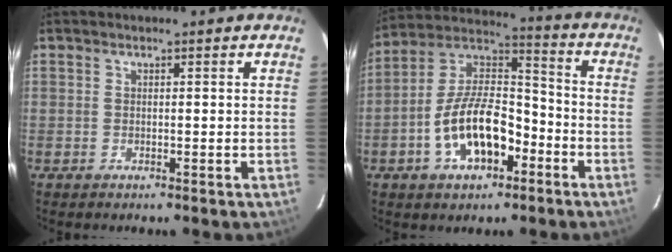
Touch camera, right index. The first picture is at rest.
{"total": 15.3, "force": [-6.3, 7.6, 11.6], "torque": [-0.227, 0.020, -0.105]}